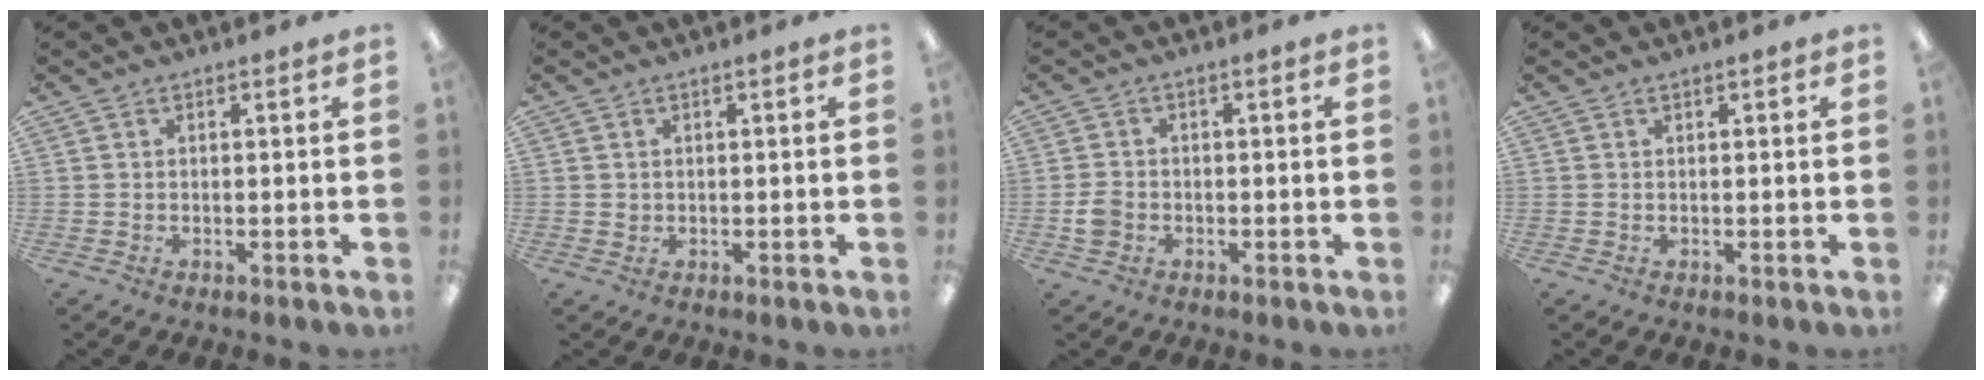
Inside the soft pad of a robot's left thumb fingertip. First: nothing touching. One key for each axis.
{"total": 0.8, "fx": 0.2, "fy": 0.7, "fz": 0.3, "tx": -0.006, "ty": 0.005, "tz": 0.003}
{"total": 3.3, "fx": -1.2, "fy": 2.7, "fz": 1.6, "tx": -0.026, "ty": 0.007, "tz": -0.021}
{"total": 0.6, "fx": 0.4, "fy": 0.2, "fz": 0.5, "tx": -0.011, "ty": 0.001, "tz": 0.006}